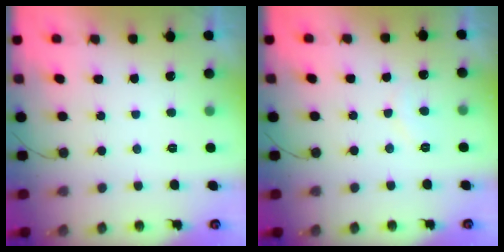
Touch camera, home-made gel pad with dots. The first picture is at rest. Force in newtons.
{"total": 5.9, "press": 5.9, "slide": 0.5}